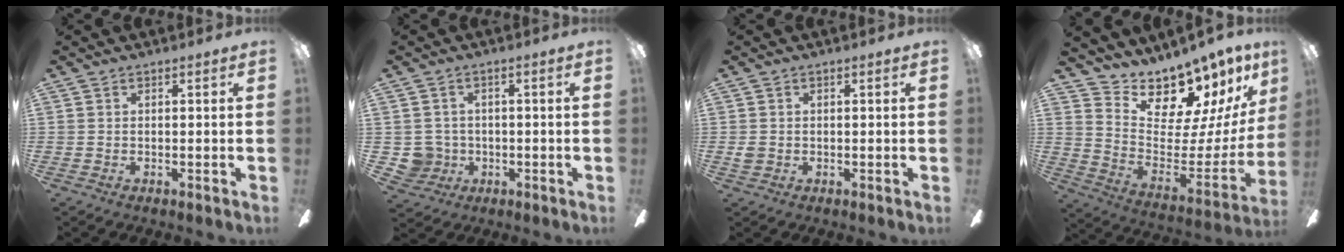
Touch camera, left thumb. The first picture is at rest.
{"total": 5.4, "force": [-0.8, 5.3, 0.6], "torque": [-0.028, 0.007, -0.011]}
{"total": 1.9, "force": [-0.4, 1.7, 0.8], "torque": [-0.005, 0.001, -0.011]}
{"total": 13.9, "force": [12.7, 4.4, 3.3], "torque": [-0.048, -0.129, 0.220]}